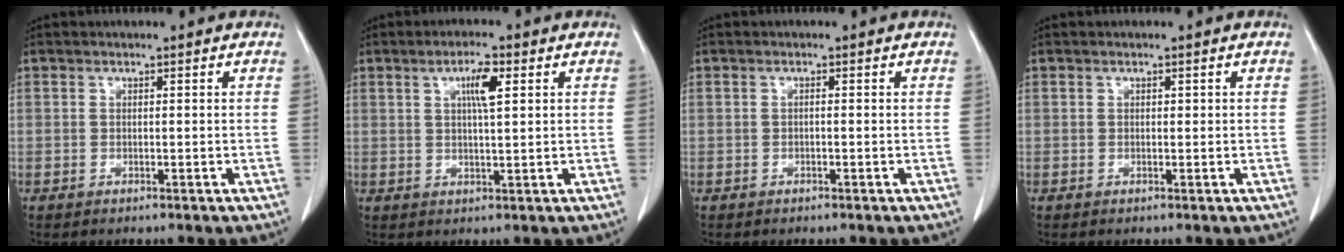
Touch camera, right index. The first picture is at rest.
{"total": 5.1, "force": [1.9, 1.1, 4.6], "torque": [-0.086, 0.001, 0.034]}
{"total": 0.7, "force": [0.0, 0.3, 0.7], "torque": [-0.017, 0.003, 0.001]}
{"total": 0.8, "force": [0.2, 0.5, 0.6], "torque": [-0.013, 0.001, 0.005]}